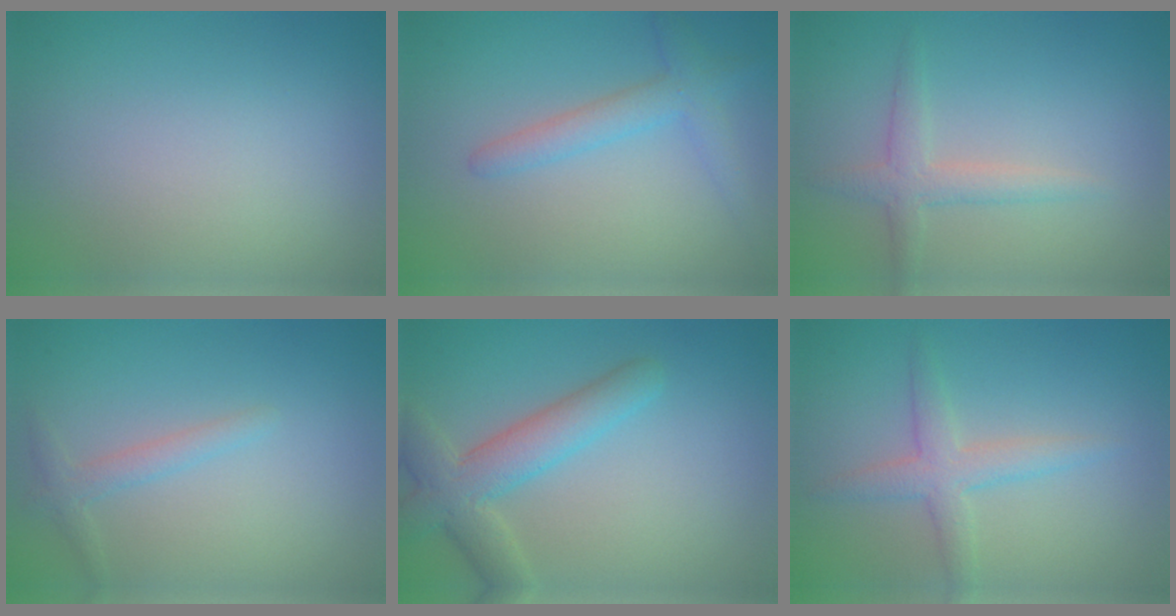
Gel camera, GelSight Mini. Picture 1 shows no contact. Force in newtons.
{"total": 2.8, "press": 2.8, "slide": 0.3}
{"total": 2.2, "press": 2.2, "slide": 0.1}
{"total": 1.5, "press": 1.5, "slide": 0.1}
{"total": 4.8, "press": 4.8, "slide": 0.2}
{"total": 2.8, "press": 2.8, "slide": 0.1}